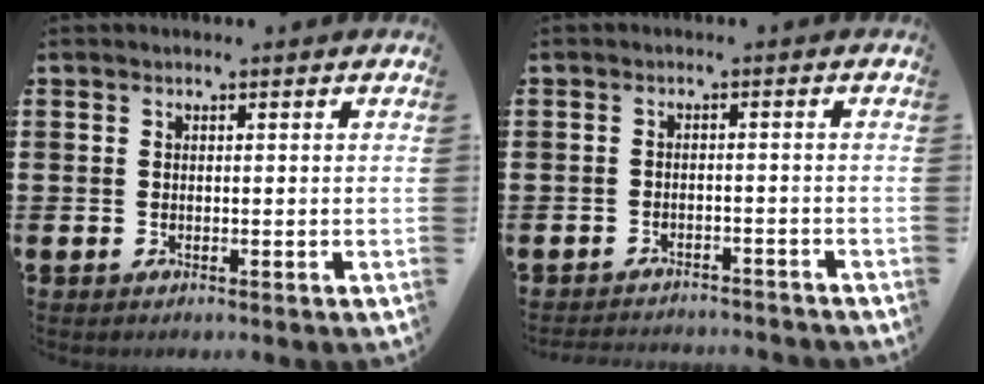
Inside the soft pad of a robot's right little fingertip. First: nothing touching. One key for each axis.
{"total": 1.6, "fx": -1.6, "fy": 0.0, "fz": -0.1, "tx": -0.005, "ty": 0.003, "tz": -0.035}